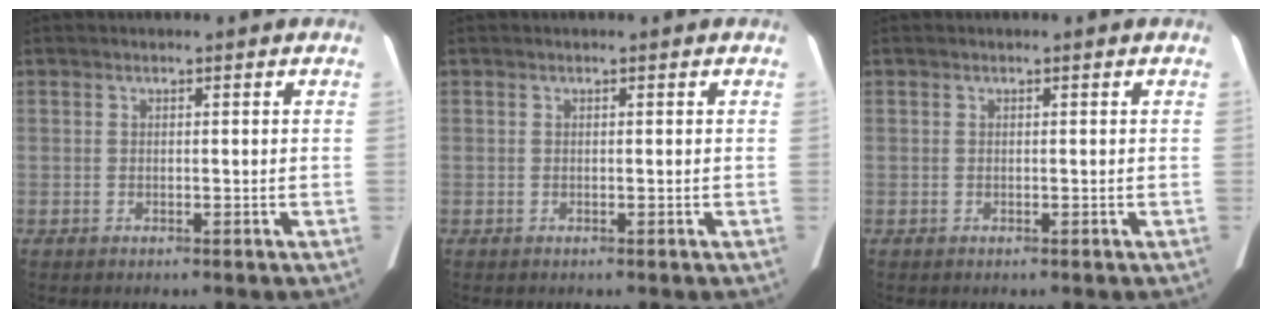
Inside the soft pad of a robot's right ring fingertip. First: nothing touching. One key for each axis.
{"total": 0.0}
{"total": 0.0}